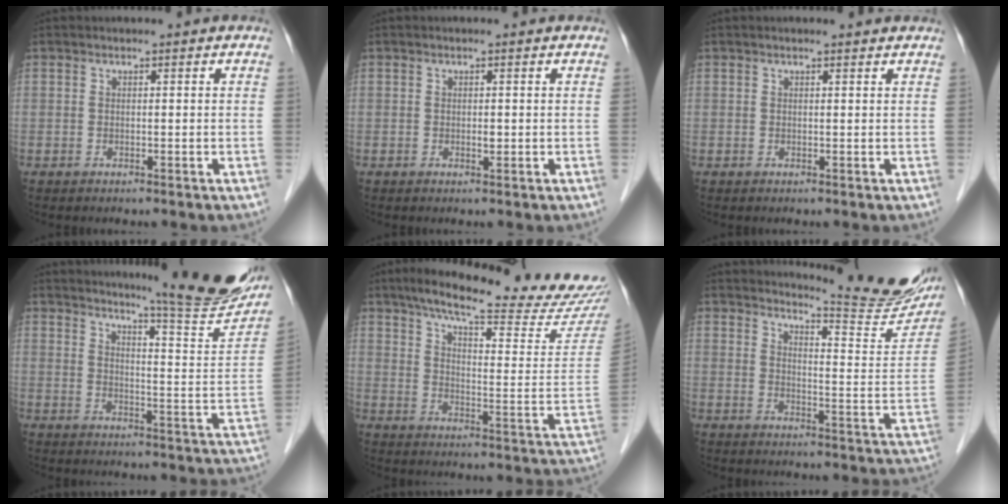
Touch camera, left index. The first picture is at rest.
{"total": 0.7, "force": [0.0, 0.3, 0.6], "torque": [-0.008, 0.000, 0.000]}
{"total": 2.1, "force": [1.9, 0.3, 0.8], "torque": [-0.016, 0.014, 0.019]}
{"total": 17.1, "force": [15.6, -0.1, 7.1], "torque": [-0.097, -0.078, 0.190]}
{"total": 24.7, "force": [21.4, 1.8, 12.1], "torque": [-0.178, -0.054, 0.278]}
{"total": 15.7, "force": [14.9, 0.3, 4.8], "torque": [-0.070, -0.086, 0.175]}